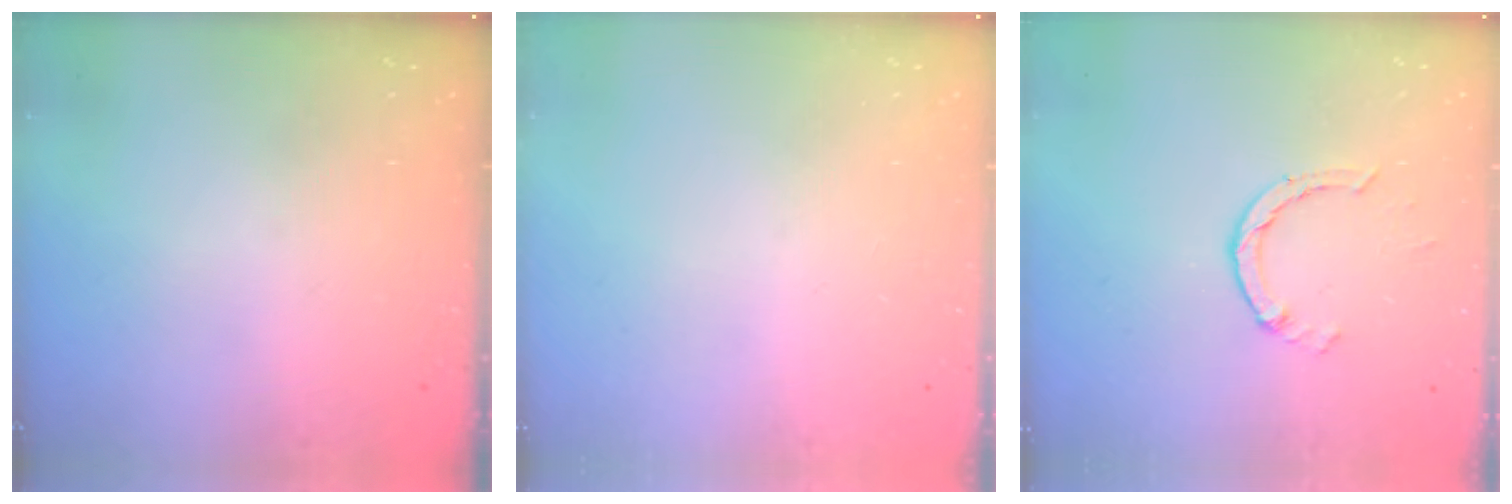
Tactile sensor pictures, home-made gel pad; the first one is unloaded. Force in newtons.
{"total": 0.0}
{"total": 1.4, "press": 1.4, "slide": 0.2}